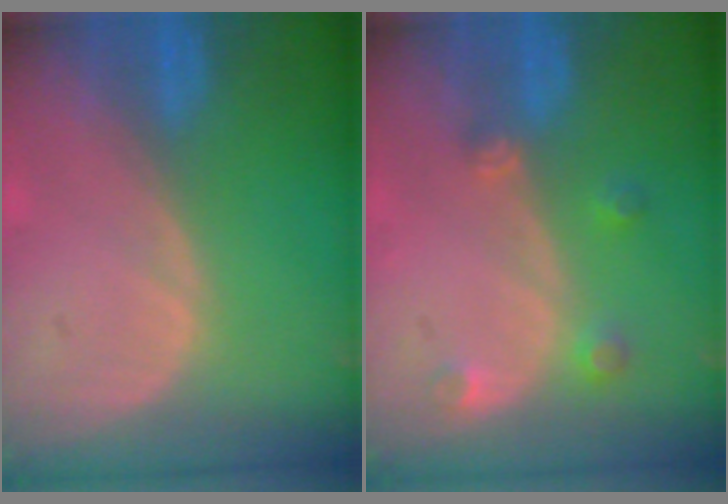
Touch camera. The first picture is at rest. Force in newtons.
{"total": 2.7, "press": 2.6, "slide": 0.4}